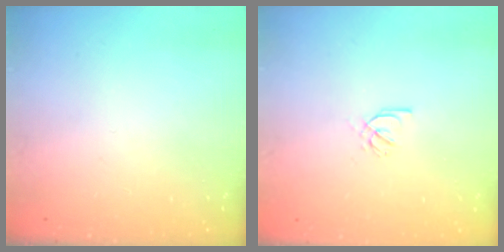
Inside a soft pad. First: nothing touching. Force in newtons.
{"total": 2.1, "press": 2.1, "slide": 0.2}